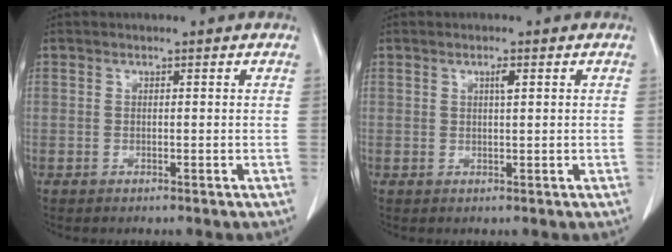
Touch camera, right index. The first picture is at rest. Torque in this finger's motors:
{"motor_torque": [0.16, -0.02, 0.02, 0.02]}